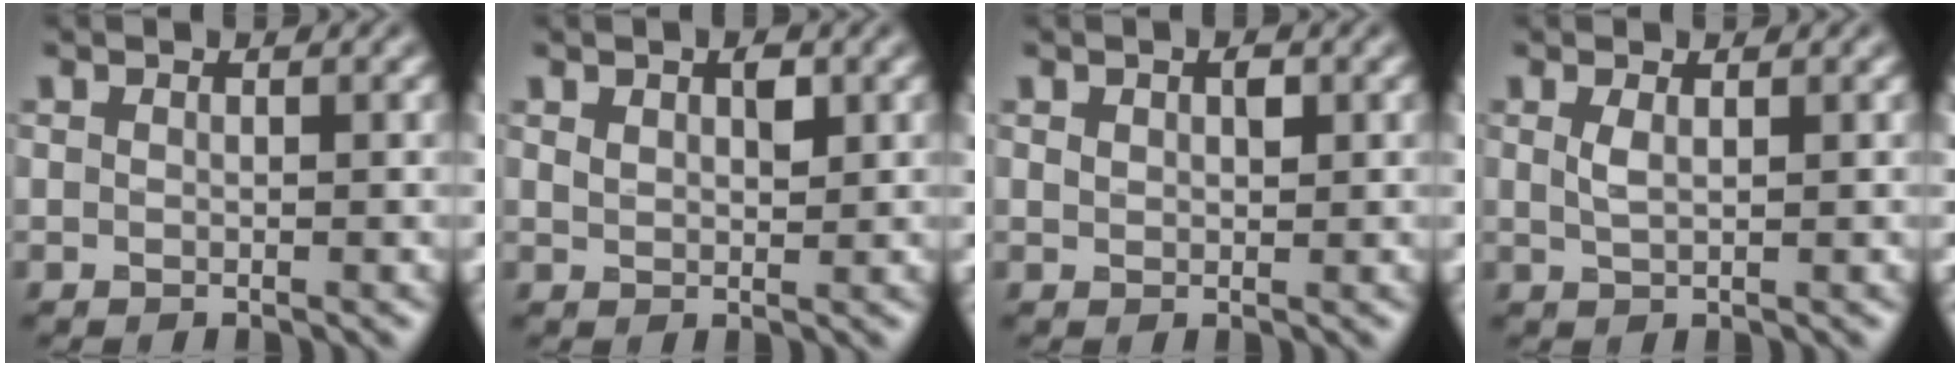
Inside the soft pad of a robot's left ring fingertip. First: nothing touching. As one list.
[{"total": 1.7, "force": [0.8, 0.9, 1.2], "torque": [-0.021, 0.001, 0.017]}, {"total": 1.4, "force": [0.6, 0.8, 1.0], "torque": [-0.018, 0.002, 0.012]}, {"total": 1.1, "force": [0.5, 0.3, 1.0], "torque": [-0.025, 0.000, 0.011]}]